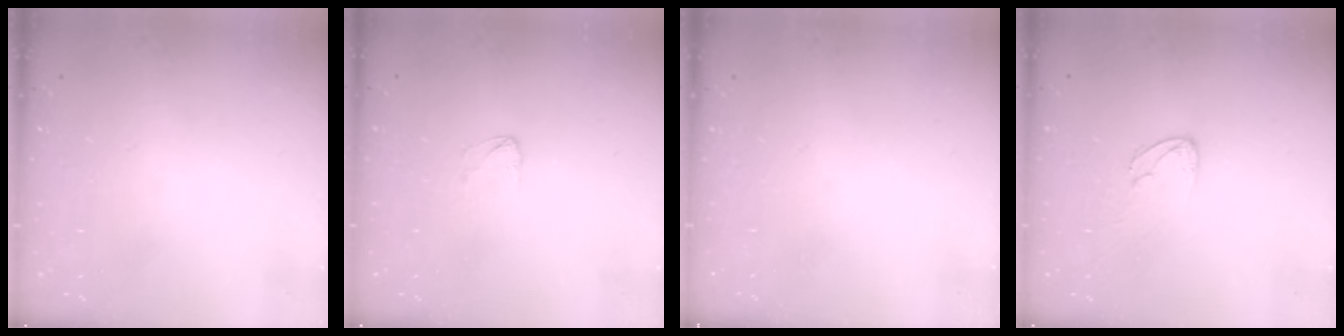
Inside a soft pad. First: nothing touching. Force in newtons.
{"total": 2.5, "press": 2.5, "slide": 0.2}
{"total": 0.0}
{"total": 3.1, "press": 3.1, "slide": 0.3}